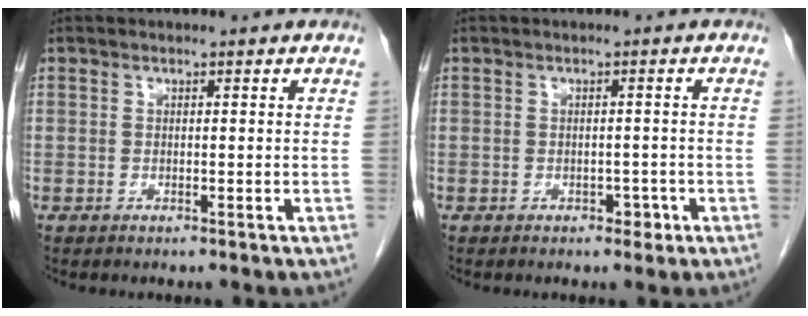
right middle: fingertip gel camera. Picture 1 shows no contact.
{"total": 1.6, "force": [-0.8, 1.1, 0.9], "torque": [-0.011, 0.003, -0.007]}